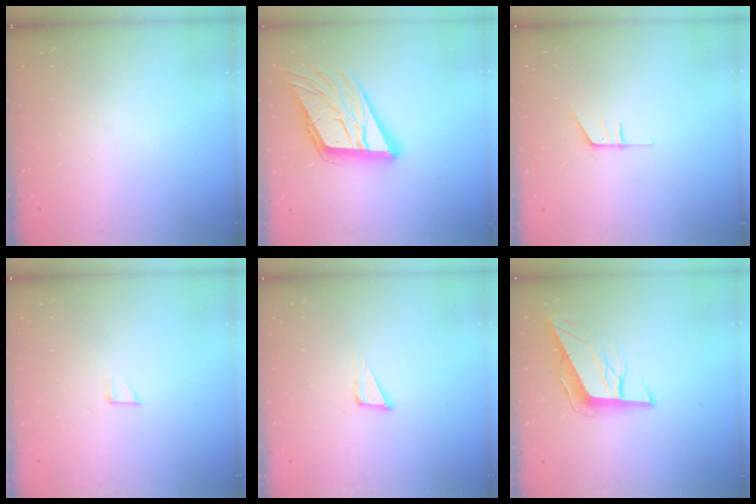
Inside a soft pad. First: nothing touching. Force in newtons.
{"total": 18.7, "press": 18.4, "slide": 3.2}
{"total": 5.4, "press": 5.4, "slide": 0.5}
{"total": 2.3, "press": 2.3, "slide": 0.2}
{"total": 3.8, "press": 3.7, "slide": 0.8}
{"total": 10.7, "press": 10.2, "slide": 3.3}